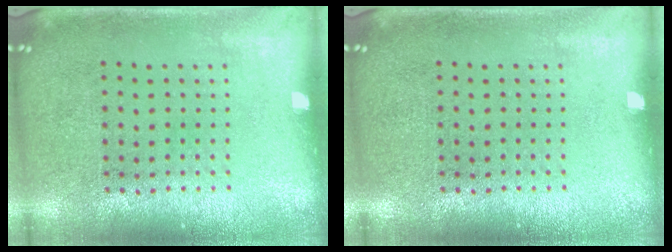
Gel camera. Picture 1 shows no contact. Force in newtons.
{"total": 0.0}